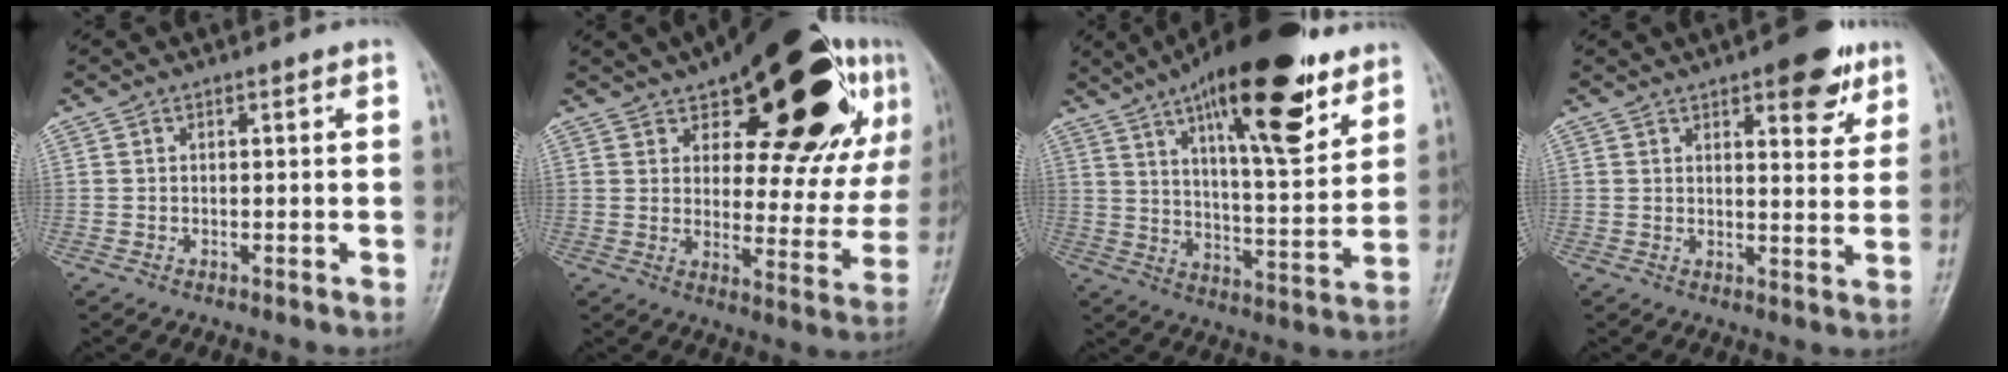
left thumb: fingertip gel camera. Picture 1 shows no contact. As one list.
[{"total": 29.6, "force": [14.9, 12.0, 22.5], "torque": [-0.283, -0.019, 0.213]}, {"total": 23.7, "force": [14.0, 7.3, 17.7], "torque": [-0.251, -0.051, 0.219]}, {"total": 9.3, "force": [5.5, 3.6, 6.6], "torque": [-0.060, -0.025, 0.070]}]